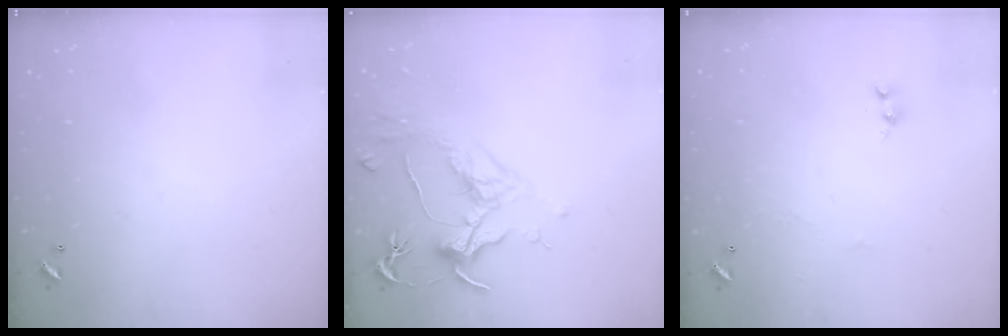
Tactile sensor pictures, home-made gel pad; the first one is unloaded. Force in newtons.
{"total": 1.7, "press": 1.5, "slide": 0.9}
{"total": 1.6, "press": 1.6, "slide": 0.2}